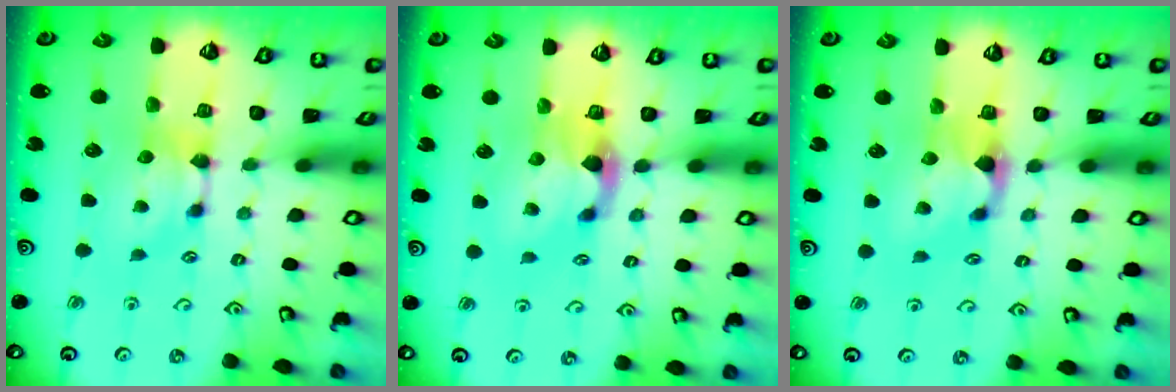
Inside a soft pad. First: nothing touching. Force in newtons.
{"total": 2.2, "press": 1.8, "slide": 1.3}
{"total": 1.3, "press": 0.6, "slide": 1.2}